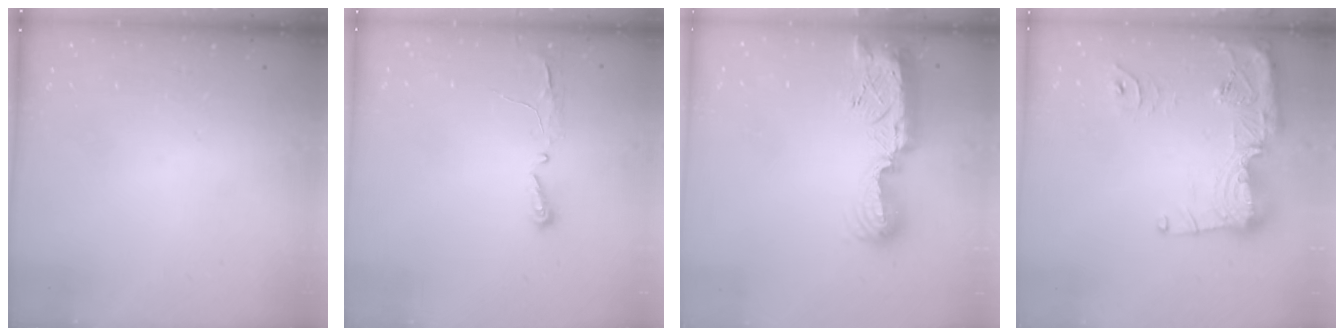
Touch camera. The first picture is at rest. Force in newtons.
{"total": 3.8, "press": 3.7, "slide": 0.3}
{"total": 11.9, "press": 11.9, "slide": 0.5}
{"total": 17.9, "press": 17.8, "slide": 1.4}